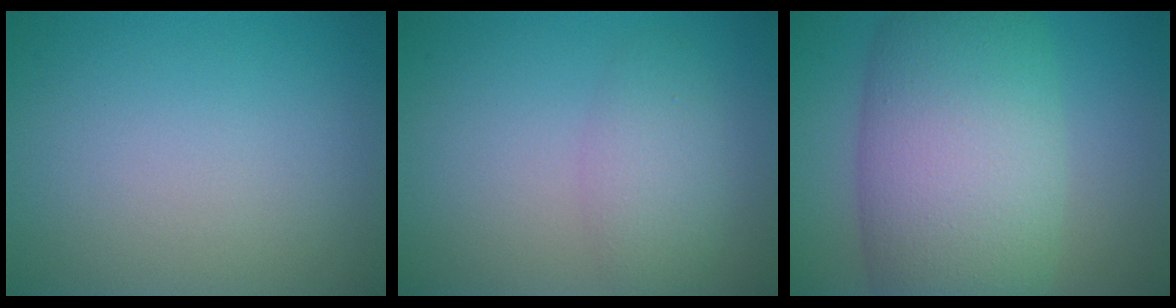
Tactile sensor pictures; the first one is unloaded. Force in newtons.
{"total": 2.8, "press": 2.8, "slide": 0.1}
{"total": 12.0, "press": 12.0, "slide": 0.6}